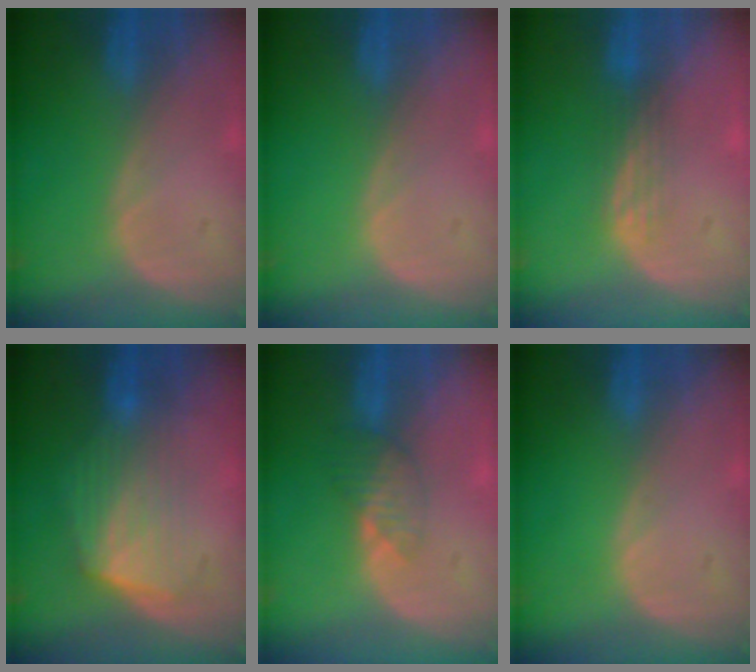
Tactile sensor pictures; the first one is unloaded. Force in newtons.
{"total": 0.0}
{"total": 2.9, "press": 2.5, "slide": 1.5}
{"total": 6.8, "press": 6.4, "slide": 2.5}
{"total": 3.4, "press": 3.1, "slide": 1.5}
{"total": 0.0}